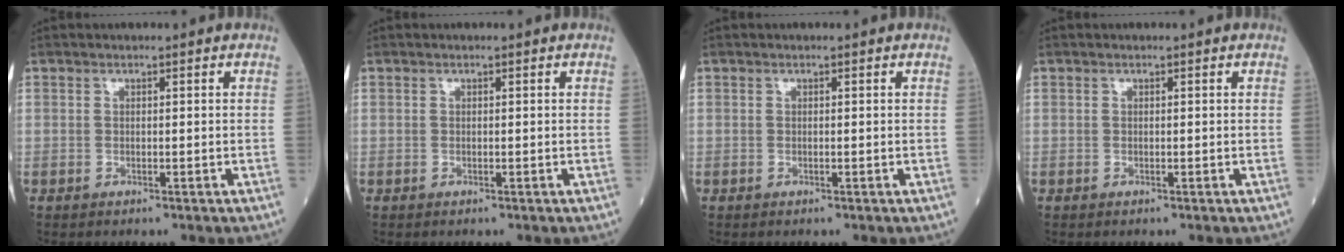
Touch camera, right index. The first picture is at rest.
{"total": 0.0}
{"total": 0.0}
{"total": 0.0}